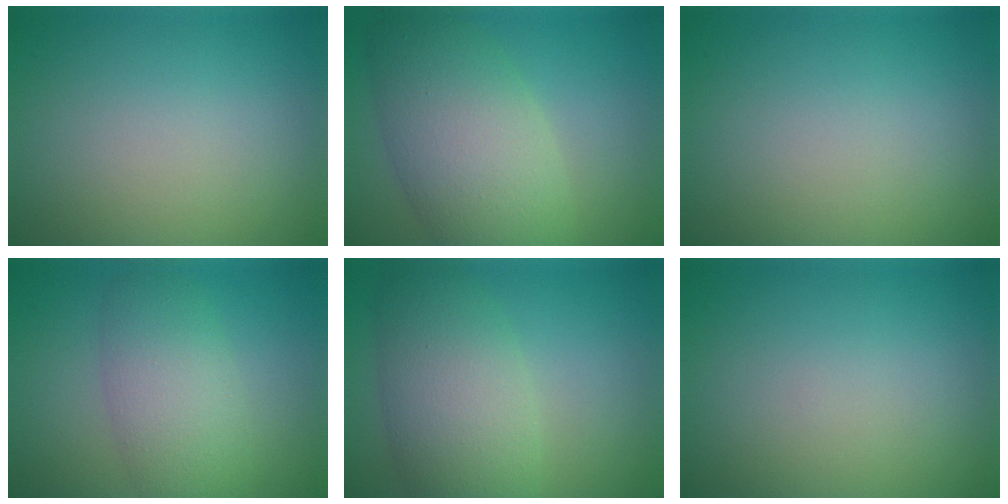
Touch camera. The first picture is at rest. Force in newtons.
{"total": 9.0, "press": 9.0, "slide": 0.4}
{"total": 0.0}
{"total": 5.2, "press": 5.2, "slide": 0.1}
{"total": 7.0, "press": 7.0, "slide": 0.1}
{"total": 0.0}